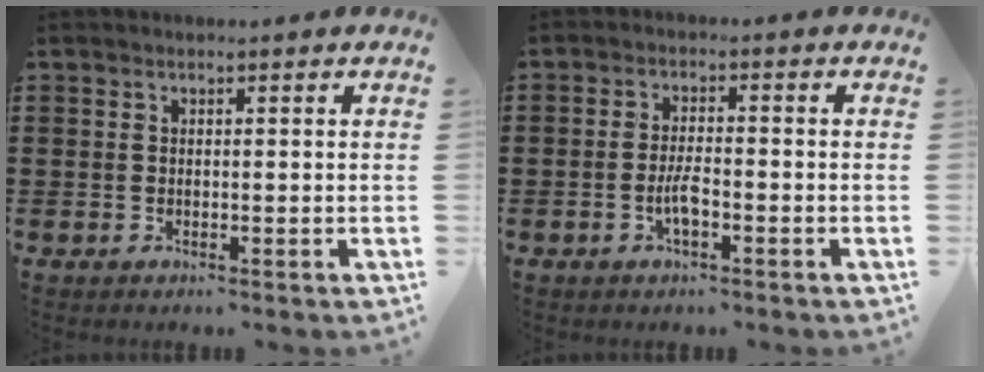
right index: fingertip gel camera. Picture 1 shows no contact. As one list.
[{"total": 3.6, "force": [-1.4, 0.9, 3.2], "torque": [-0.071, -0.003, -0.028]}]